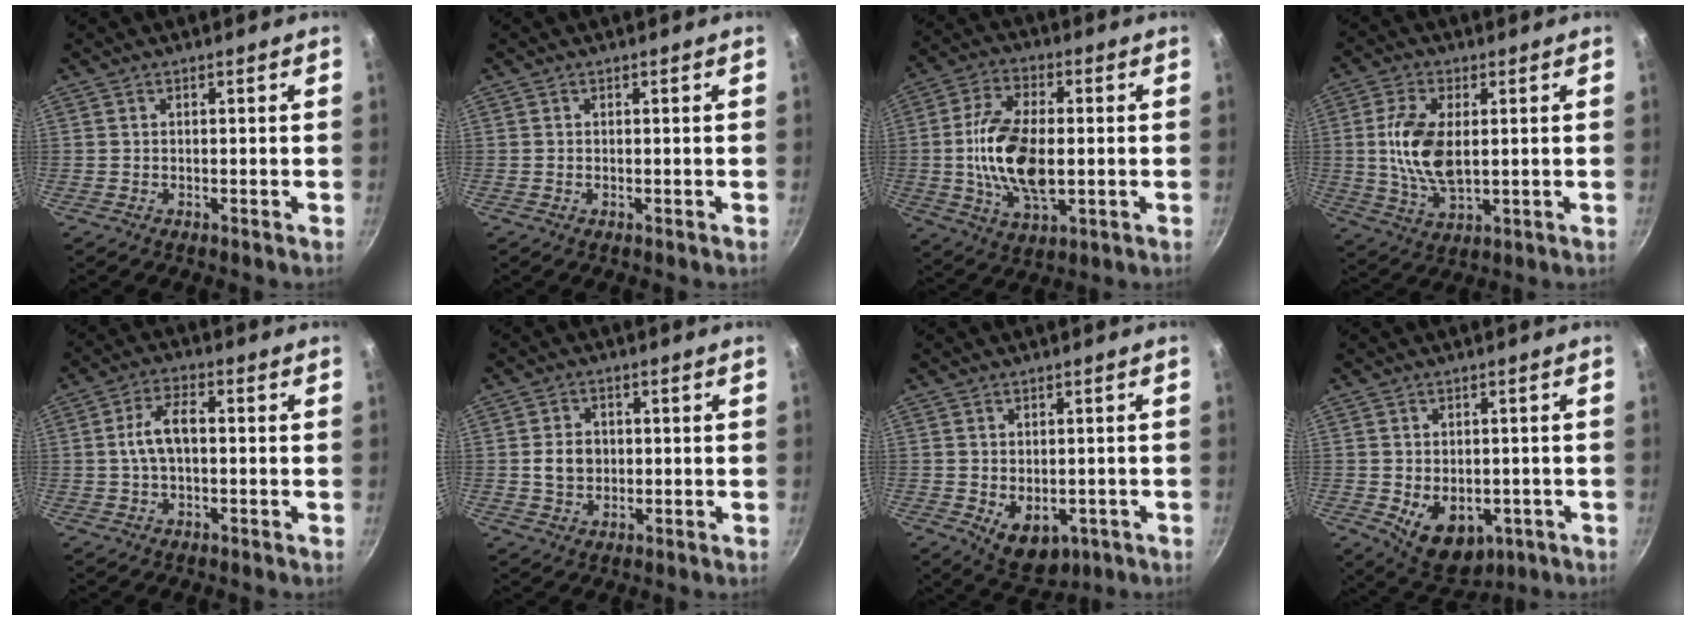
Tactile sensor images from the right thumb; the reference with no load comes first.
{"total": 0.0}
{"total": 15.9, "force": [-0.7, 8.1, 13.6], "torque": [-0.258, 0.001, -0.012]}
{"total": 11.5, "force": [0.9, 5.9, 9.8], "torque": [-0.200, -0.010, 0.023]}
{"total": 6.7, "force": [0.2, 3.5, 5.8], "torque": [-0.115, 0.020, -0.002]}
{"total": 5.4, "force": [0.1, 4.4, 3.1], "torque": [-0.038, 0.003, 0.003]}
{"total": 8.4, "force": [-2.5, 5.6, 5.7], "torque": [-0.069, 0.001, -0.021]}
{"total": 11.3, "force": [-3.5, 7.7, 7.5], "torque": [-0.096, 0.001, -0.034]}